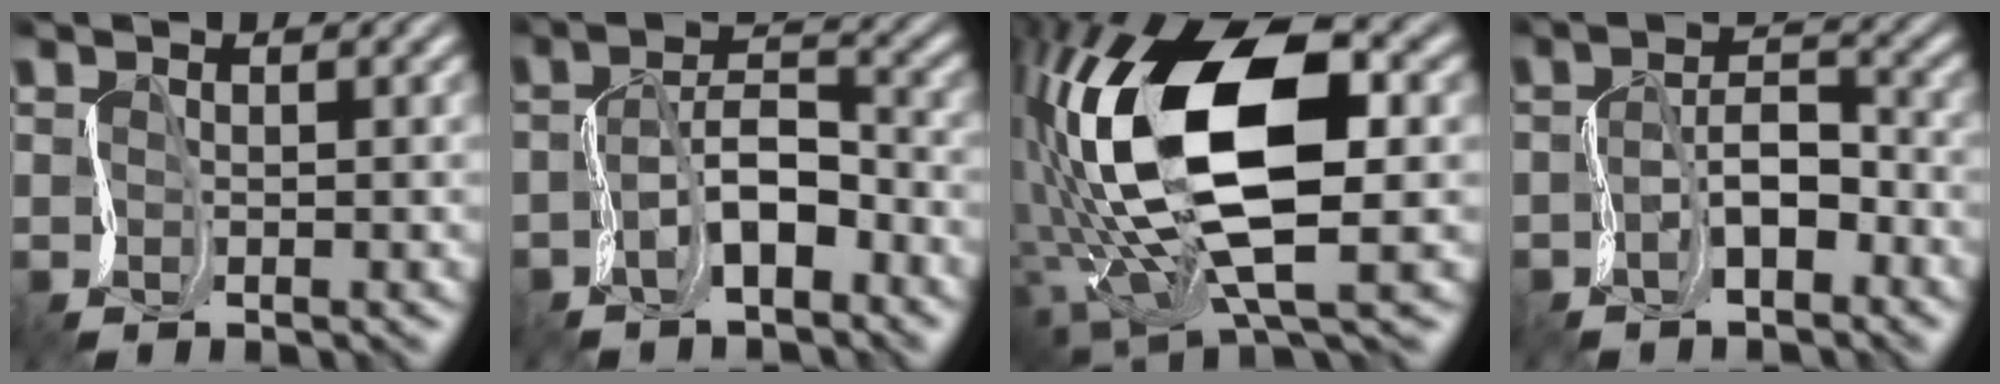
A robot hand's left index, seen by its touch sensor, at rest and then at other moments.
{"total": 3.0, "force": [-2.1, 1.1, 1.8], "torque": [-0.054, 0.018, -0.042]}
{"total": 12.6, "force": [-0.4, 6.0, 11.1], "torque": [-0.235, 0.007, -0.009]}
{"total": 1.8, "force": [-1.4, 0.7, 0.9], "torque": [-0.038, 0.015, -0.029]}